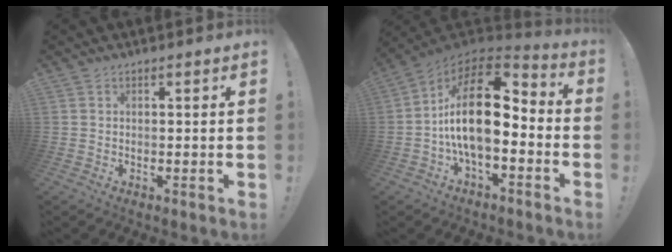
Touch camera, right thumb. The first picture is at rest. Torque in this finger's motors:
{"motor_torque": [0.40, 1.00, 1.56, -1.21, 0.63]}